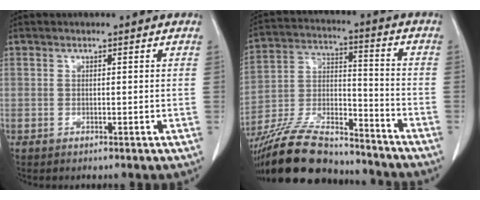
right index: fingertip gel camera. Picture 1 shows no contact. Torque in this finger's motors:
{"motor_torque": [0.62, -0.61, 0.02, -0.21]}